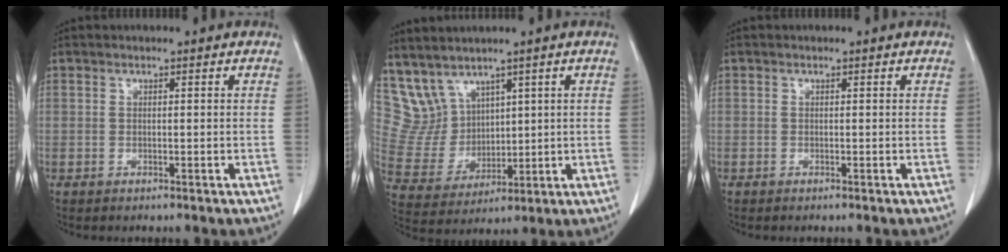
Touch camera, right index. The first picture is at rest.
{"total": 7.7, "force": [6.0, 4.7, 1.2], "torque": [-0.044, 0.021, 0.146]}
{"total": 0.0}